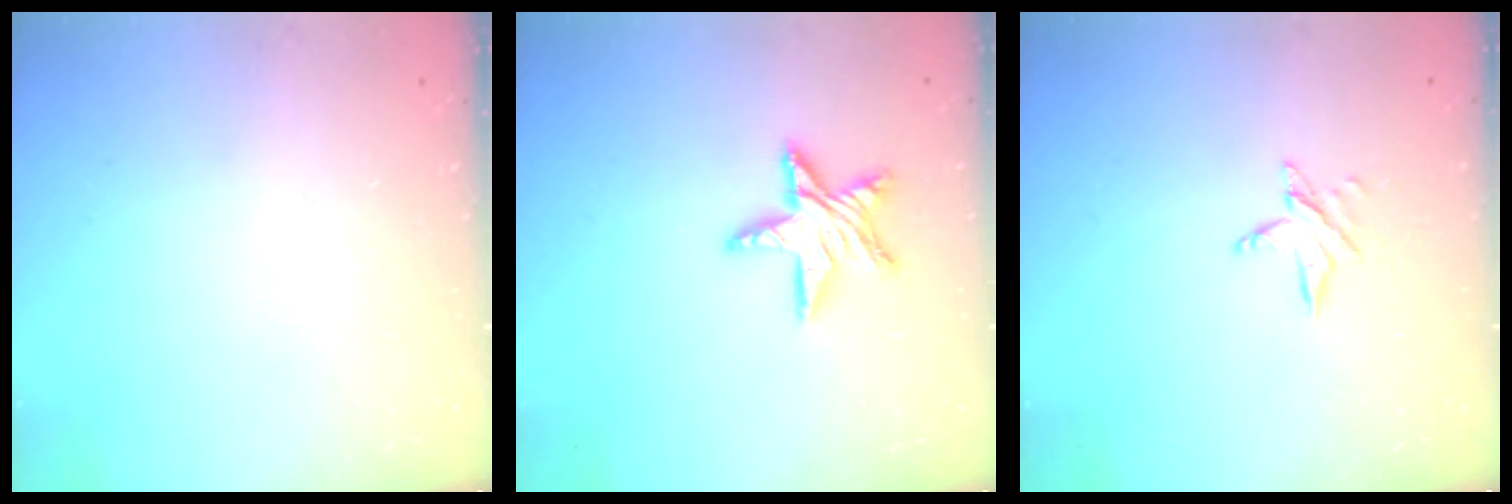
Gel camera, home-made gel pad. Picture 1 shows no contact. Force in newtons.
{"total": 11.1, "press": 11.1, "slide": 1.0}
{"total": 4.1, "press": 4.0, "slide": 0.5}